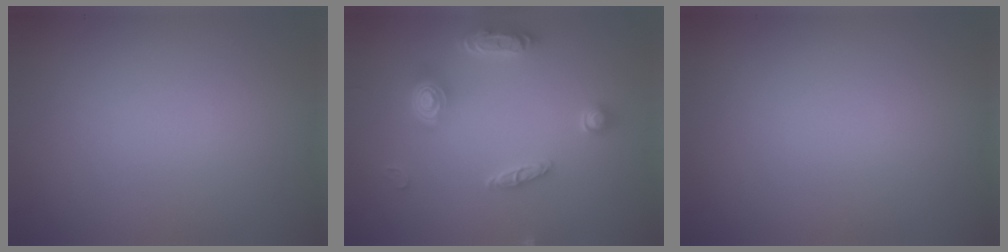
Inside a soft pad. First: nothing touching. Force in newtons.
{"total": 4.8, "press": 3.9, "slide": 2.8}
{"total": 0.0}